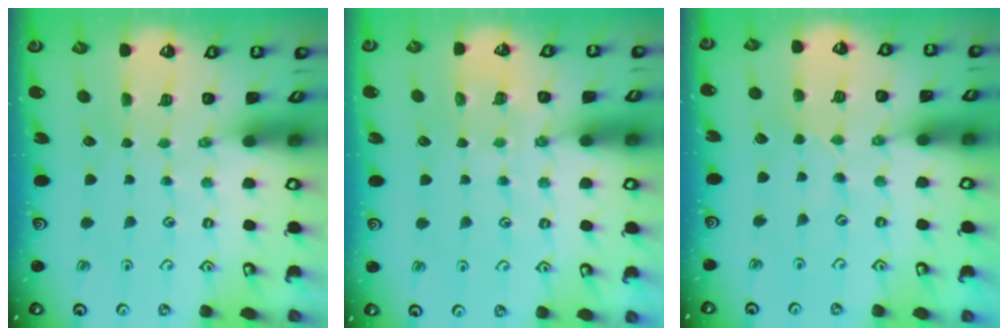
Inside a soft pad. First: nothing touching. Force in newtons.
{"total": 4.8, "press": 4.8, "slide": 0.7}
{"total": 2.0, "press": 2.0, "slide": 0.2}